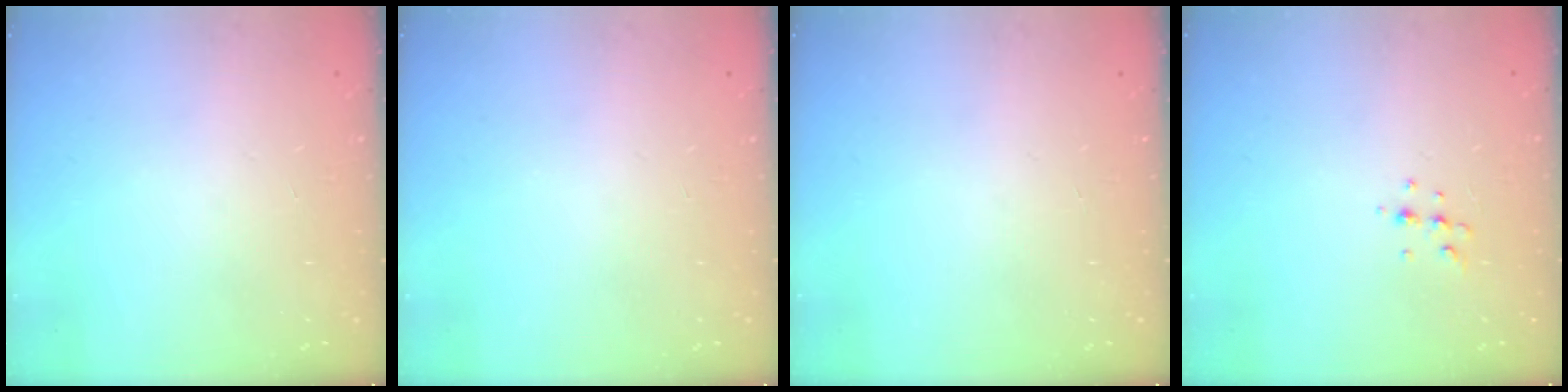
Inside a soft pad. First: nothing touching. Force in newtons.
{"total": 0.0}
{"total": 0.0}
{"total": 4.8, "press": 4.7, "slide": 1.1}